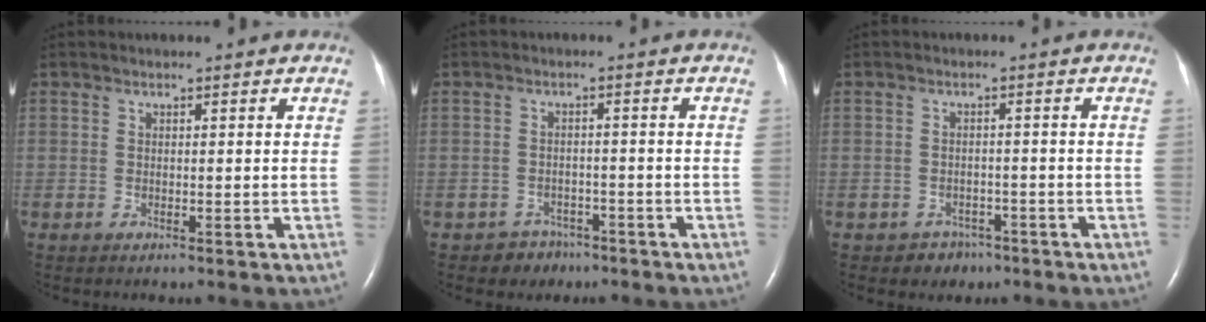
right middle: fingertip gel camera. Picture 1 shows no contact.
{"total": 3.3, "force": [-2.3, 2.3, -0.2], "torque": [-0.003, 0.009, -0.032]}
{"total": 2.9, "force": [-1.9, 2.2, 0.1], "torque": [-0.008, 0.010, -0.023]}